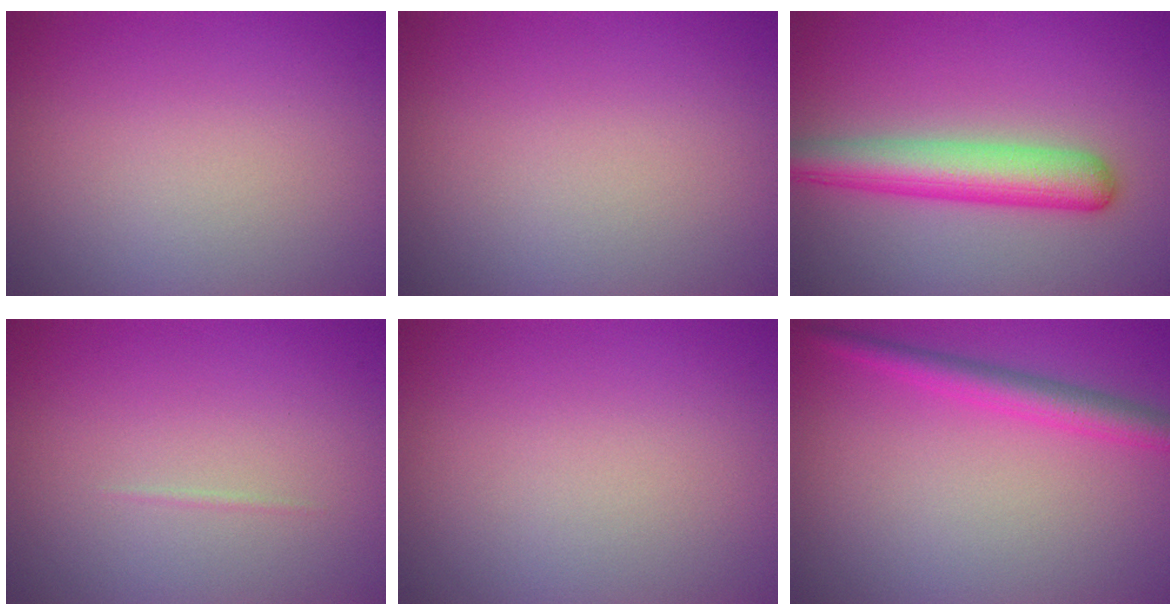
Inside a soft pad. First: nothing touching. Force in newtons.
{"total": 0.0}
{"total": 5.3, "press": 5.3, "slide": 0.2}
{"total": 0.6, "press": 0.6, "slide": 0.2}
{"total": 0.0}
{"total": 3.0, "press": 3.0, "slide": 0.0}